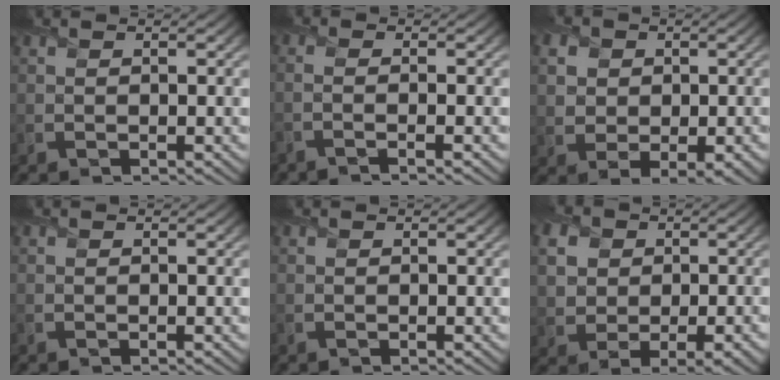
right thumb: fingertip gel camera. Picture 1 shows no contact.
{"total": 2.2, "force": [-1.1, 0.4, 1.9], "torque": [-0.023, 0.002, -0.039]}
{"total": 6.5, "force": [0.5, 5.0, 4.1], "torque": [-0.087, -0.004, 0.013]}
{"total": 0.0}
{"total": 0.0}
{"total": 8.2, "force": [0.5, 6.3, 5.3], "torque": [-0.110, -0.007, 0.012]}